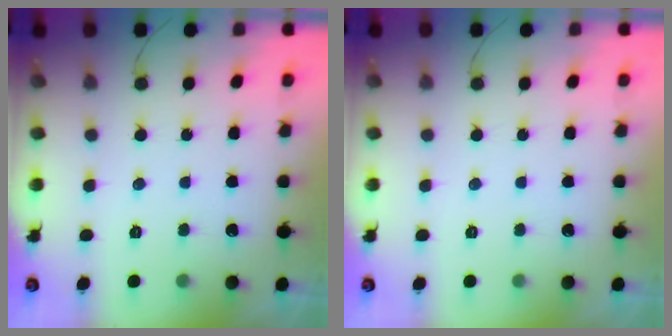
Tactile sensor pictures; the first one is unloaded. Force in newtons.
{"total": 0.0}